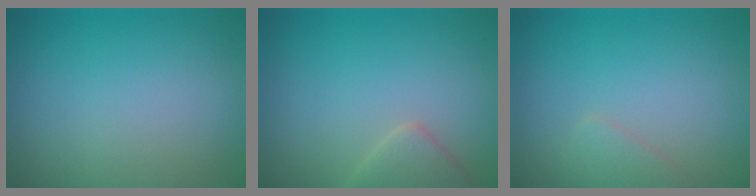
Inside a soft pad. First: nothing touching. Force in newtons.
{"total": 2.3, "press": 2.3, "slide": 0.1}
{"total": 1.1, "press": 1.1, "slide": 0.1}